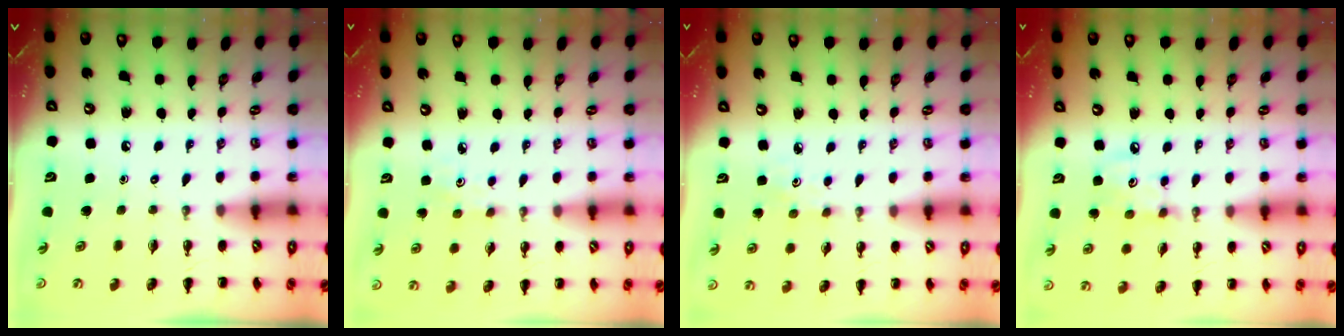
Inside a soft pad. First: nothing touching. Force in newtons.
{"total": 2.2, "press": 2.1, "slide": 0.7}
{"total": 2.2, "press": 2.1, "slide": 0.7}
{"total": 4.8, "press": 4.8, "slide": 0.6}